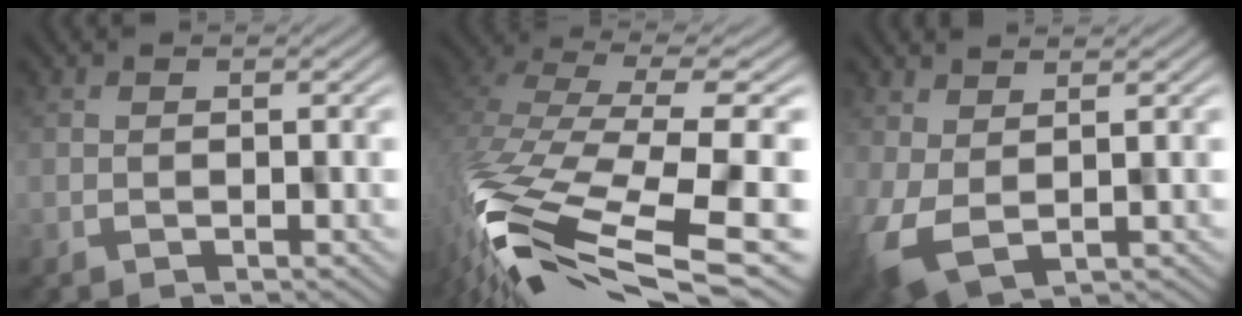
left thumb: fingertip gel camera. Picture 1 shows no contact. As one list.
[{"total": 13.0, "force": [-3.5, 5.4, 11.3], "torque": [-0.299, -0.019, -0.040]}, {"total": 5.5, "force": [-0.6, 3.1, 4.5], "torque": [-0.108, -0.021, 0.001]}]